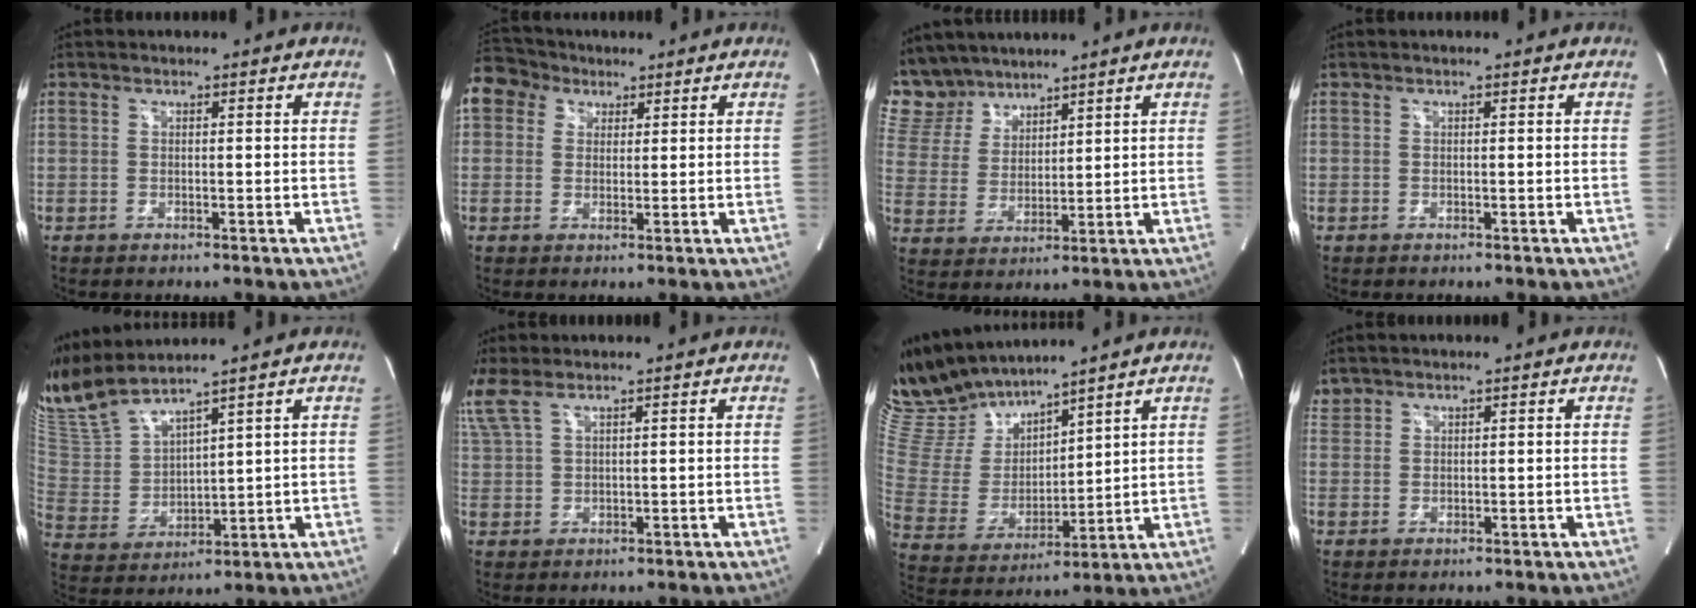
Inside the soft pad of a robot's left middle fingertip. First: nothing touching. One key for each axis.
{"total": 9.0, "fx": 4.9, "fy": 7.1, "fz": 2.4, "tx": -0.060, "ty": 0.046, "tz": 0.097}
{"total": 9.7, "fx": 8.7, "fy": 4.0, "fz": 1.3, "tx": -0.041, "ty": 0.019, "tz": 0.187}
{"total": 0.0}
{"total": 10.9, "fx": 9.8, "fy": 0.1, "fz": 4.6, "tx": -0.113, "ty": 0.003, "tz": 0.215}
{"total": 5.0, "fx": 3.8, "fy": 1.2, "fz": 3.0, "tx": -0.094, "ty": 0.022, "tz": 0.090}
{"total": 12.8, "fx": 12.1, "fy": 2.6, "fz": 3.5, "tx": -0.088, "ty": 0.004, "tz": 0.255}
{"total": 1.4, "fx": 1.3, "fy": 0.4, "fz": -0.2, "tx": 0.001, "ty": 0.010, "tz": 0.029}